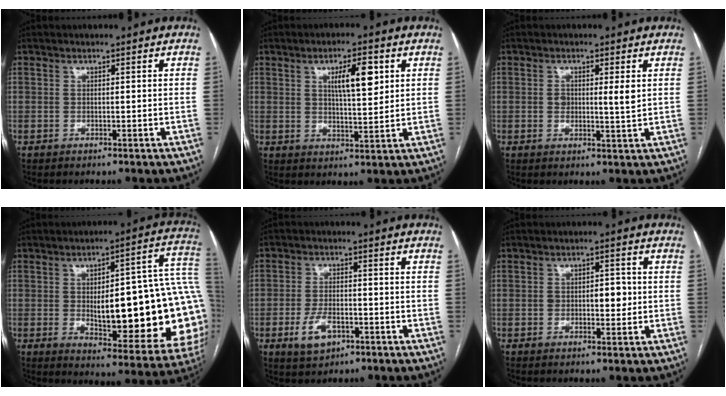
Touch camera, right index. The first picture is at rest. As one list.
[{"total": 7.0, "force": [2.6, 1.7, 6.3], "torque": [-0.104, 0.005, 0.044]}, {"total": 3.7, "force": [0.7, 1.0, 3.4], "torque": [-0.057, -0.003, 0.012]}, {"total": 28.1, "force": [-1.2, 7.2, 27.1], "torque": [-0.270, 0.029, 0.001]}, {"total": 5.8, "force": [-2.6, 3.2, 4.1], "torque": [-0.081, 0.000, -0.042]}, {"total": 4.0, "force": [-0.1, 2.1, 3.4], "torque": [-0.048, 0.010, 0.002]}]